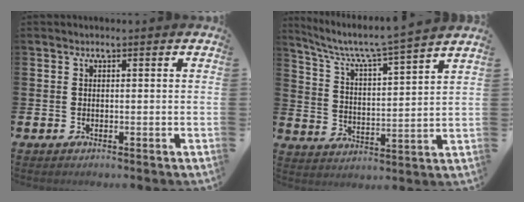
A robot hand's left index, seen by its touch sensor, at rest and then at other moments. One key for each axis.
{"total": 6.2, "fx": 5.7, "fy": -0.3, "fz": 2.4, "tx": -0.077, "ty": -0.048, "tz": 0.089}